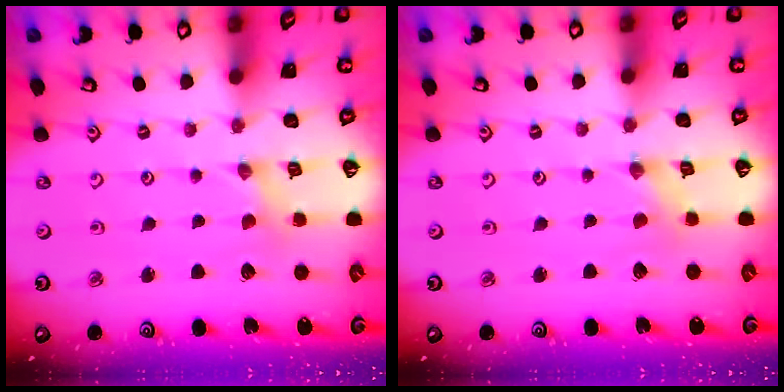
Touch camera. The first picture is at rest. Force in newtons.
{"total": 0.0}